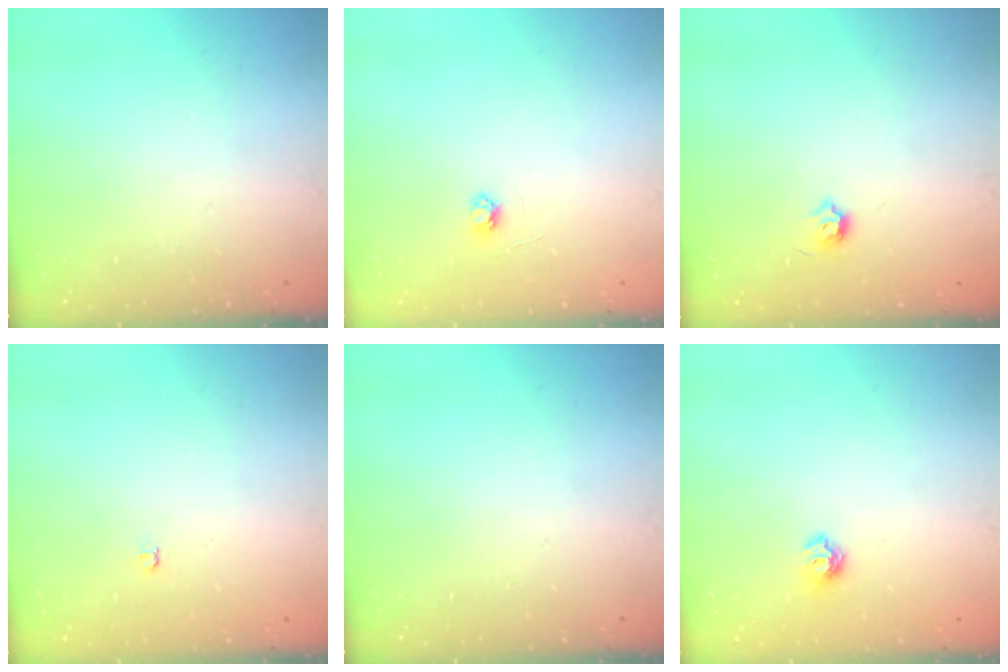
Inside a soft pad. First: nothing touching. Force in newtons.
{"total": 3.1, "press": 3.1, "slide": 0.4}
{"total": 3.9, "press": 3.8, "slide": 0.7}
{"total": 3.3, "press": 3.3, "slide": 0.3}
{"total": 0.0}
{"total": 7.2, "press": 7.1, "slide": 0.7}